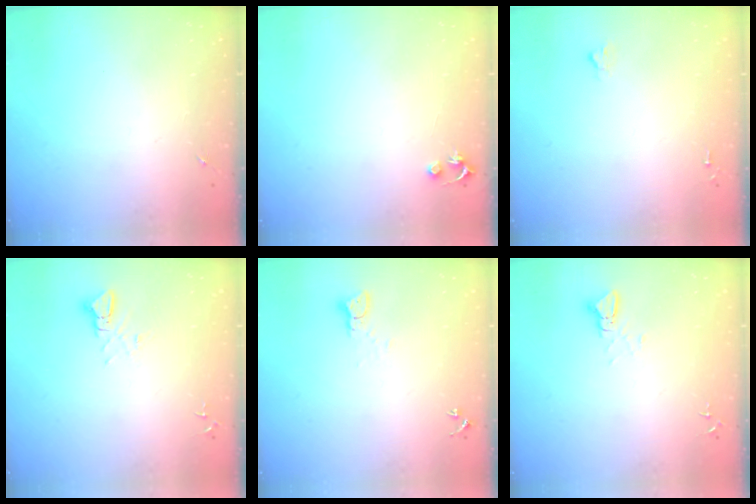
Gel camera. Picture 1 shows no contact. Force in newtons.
{"total": 3.5, "press": 3.5, "slide": 0.3}
{"total": 1.6, "press": 1.6, "slide": 0.2}
{"total": 3.8, "press": 3.8, "slide": 0.3}
{"total": 3.3, "press": 3.3, "slide": 0.1}
{"total": 2.4, "press": 2.4, "slide": 0.1}